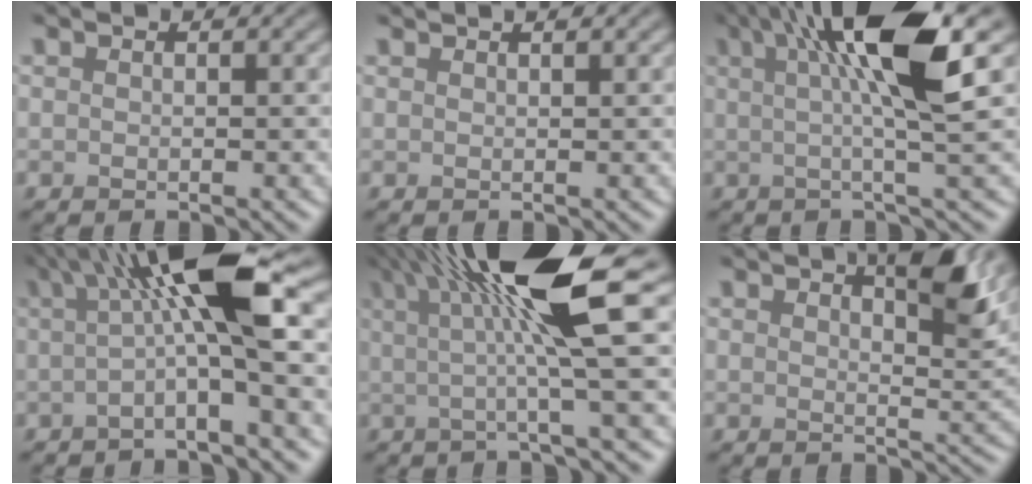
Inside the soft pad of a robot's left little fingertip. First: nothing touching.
{"total": 1.6, "force": [1.2, 0.7, 0.7], "torque": [0.013, 0.003, -0.002]}
{"total": 8.1, "force": [2.1, 0.8, 7.8], "torque": [-0.108, -0.001, 0.045]}
{"total": 8.4, "force": [0.8, 1.2, 8.2], "torque": [-0.121, 0.003, 0.019]}
{"total": 10.2, "force": [2.2, 1.2, 9.9], "torque": [-0.127, 0.001, 0.042]}
{"total": 4.4, "force": [2.6, 0.9, 3.5], "torque": [-0.042, -0.002, 0.052]}